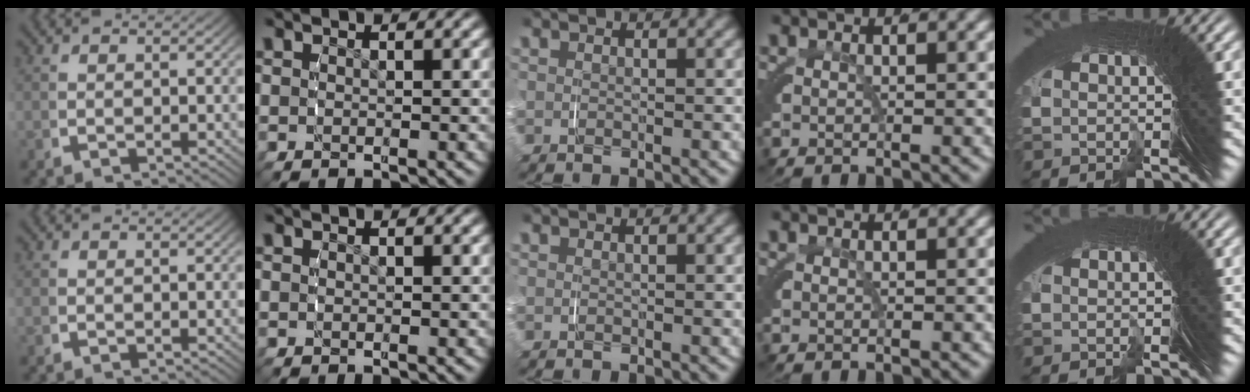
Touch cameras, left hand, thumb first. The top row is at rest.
{}